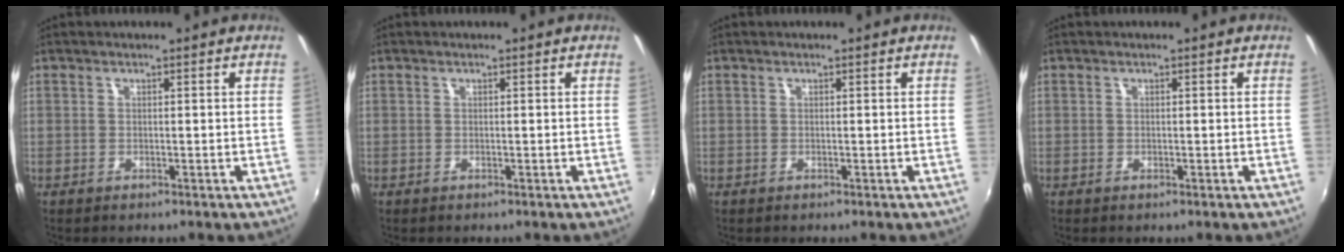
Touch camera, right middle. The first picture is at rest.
{"total": 0.0}
{"total": 0.0}
{"total": 0.0}